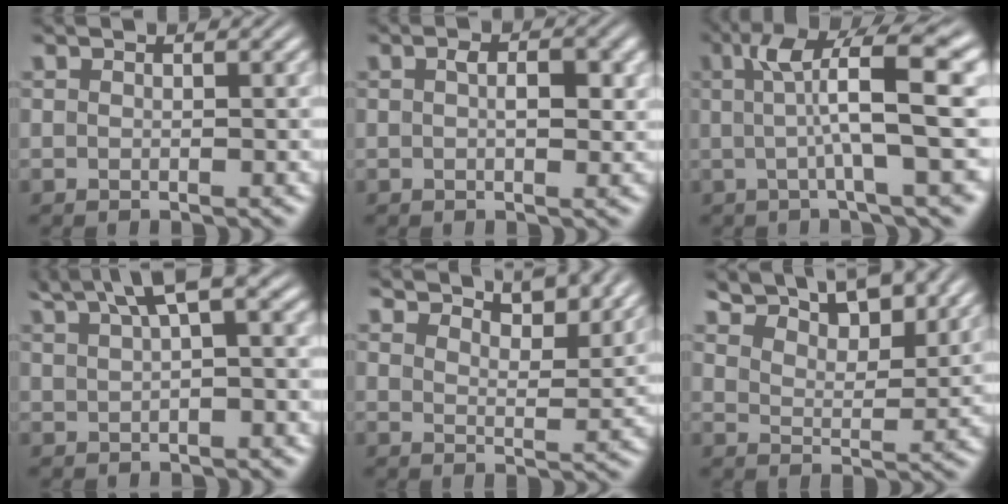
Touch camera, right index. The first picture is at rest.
{"total": 2.5, "force": [0.3, 0.9, 2.3], "torque": [-0.024, 0.002, -0.001]}
{"total": 9.0, "force": [1.9, 2.0, 8.6], "torque": [-0.116, 0.020, 0.023]}
{"total": 6.7, "force": [3.8, 2.1, 5.1], "torque": [-0.072, 0.023, 0.063]}
{"total": 5.6, "force": [5.1, 0.8, 2.3], "torque": [-0.029, -0.002, 0.082]}
{"total": 7.7, "force": [6.3, 2.5, 3.6], "torque": [-0.061, 0.008, 0.100]}